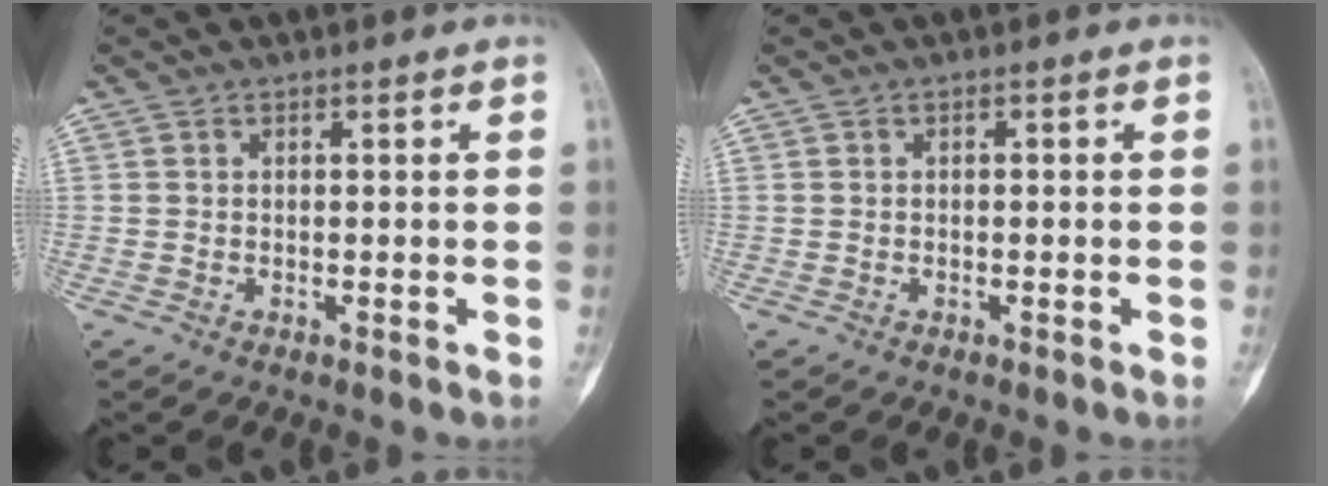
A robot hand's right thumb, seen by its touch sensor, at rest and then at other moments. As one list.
[{"total": 0.6, "force": [-0.1, 0.3, 0.5], "torque": [-0.004, 0.001, -0.003]}]